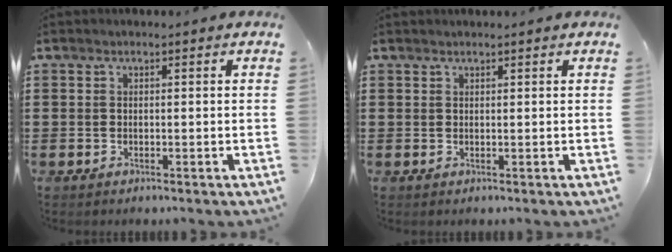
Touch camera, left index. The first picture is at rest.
{"total": 0.5, "force": [0.5, -0.1, 0.2], "torque": [-0.004, -0.001, 0.010]}